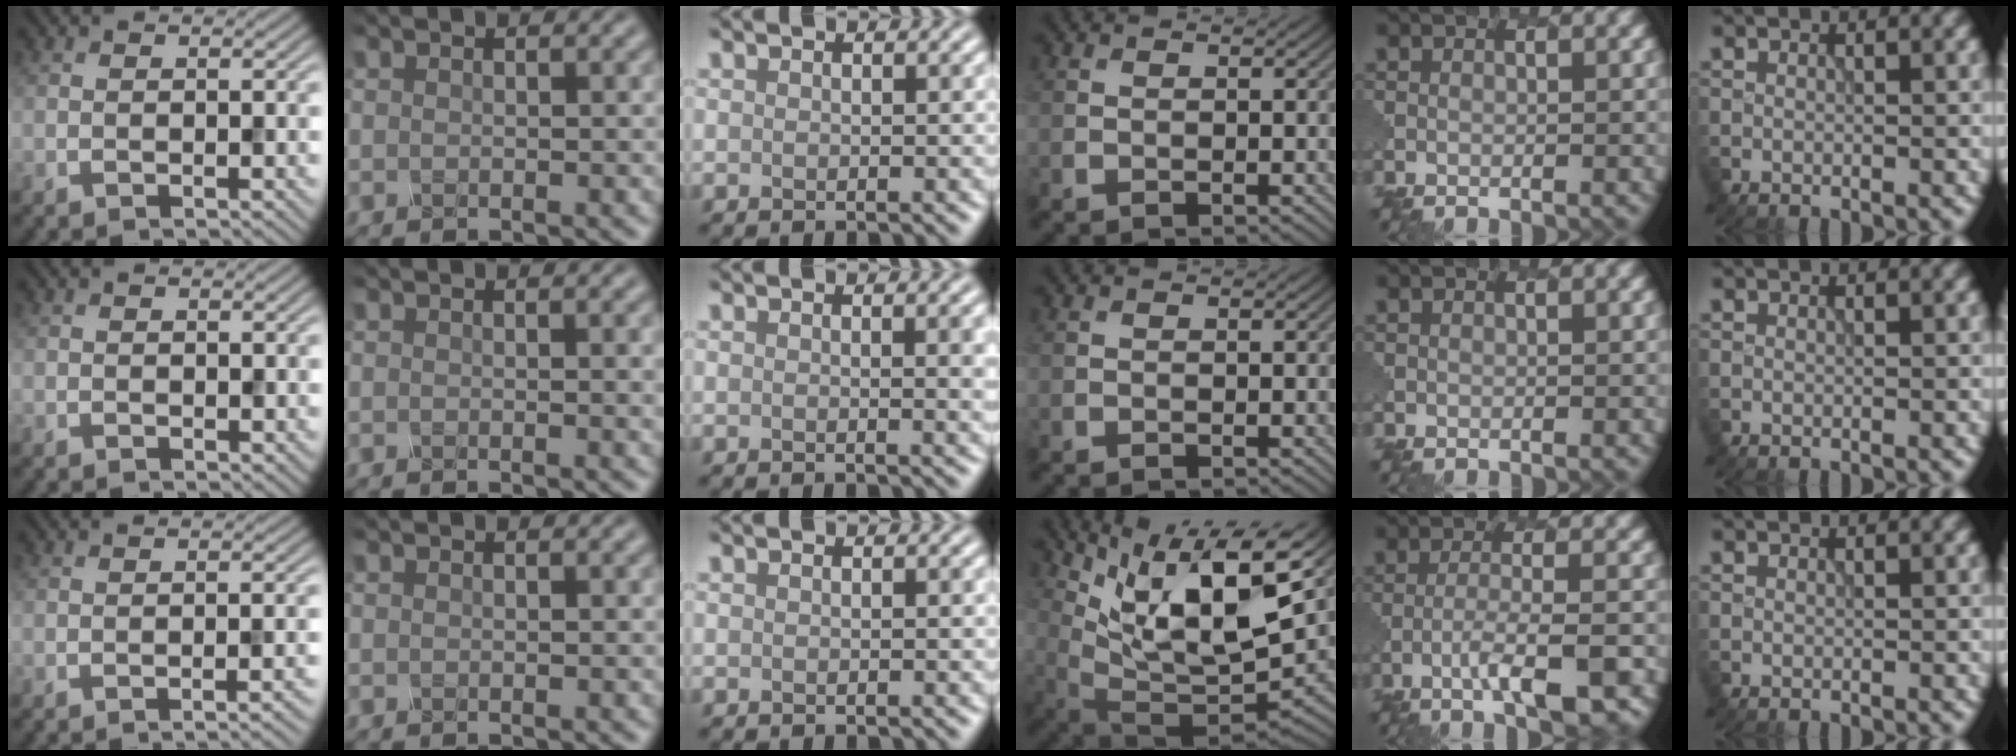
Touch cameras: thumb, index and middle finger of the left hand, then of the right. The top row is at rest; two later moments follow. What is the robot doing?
{"motion": "unscrew", "object": "spray bottle"}